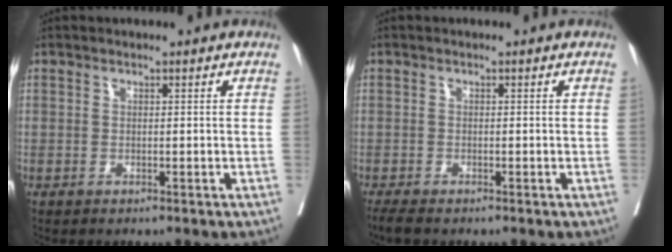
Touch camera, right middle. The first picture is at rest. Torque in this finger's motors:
{"motor_torque": [0.27, -0.23, 0.08, 0.03]}